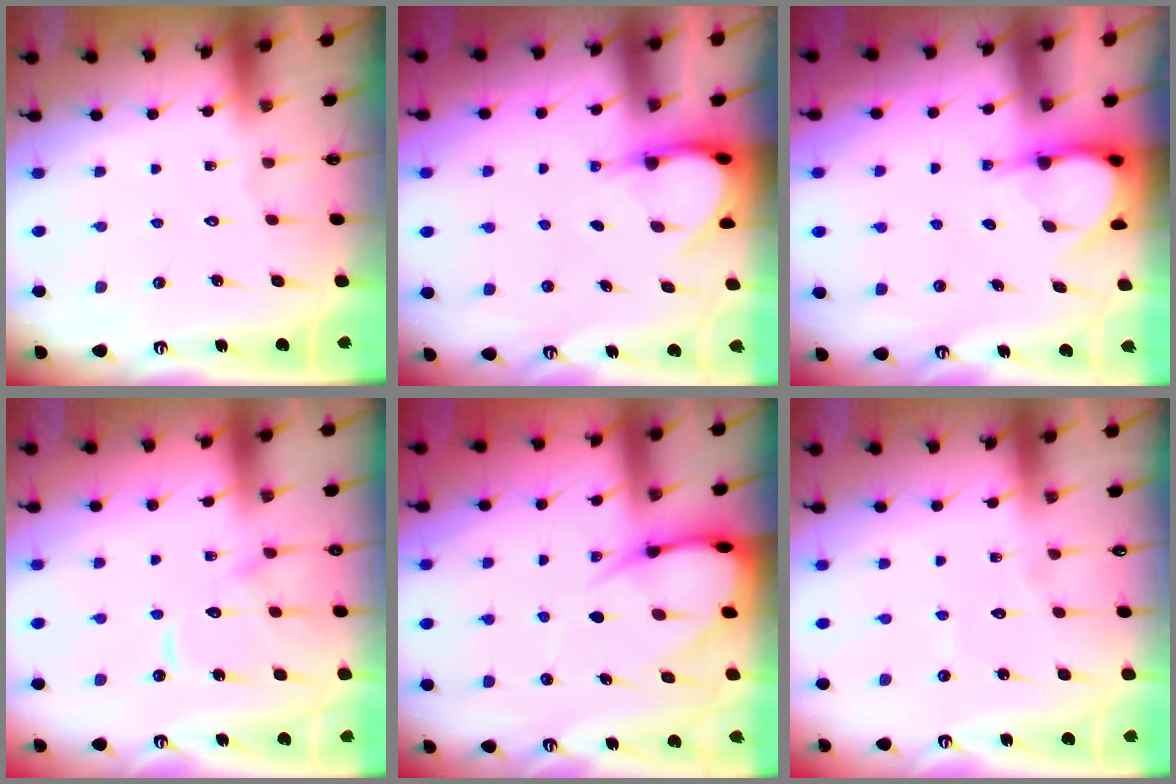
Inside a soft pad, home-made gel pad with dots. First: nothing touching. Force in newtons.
{"total": 3.9, "press": 3.9, "slide": 0.3}
{"total": 4.8, "press": 4.8, "slide": 0.1}
{"total": 10.7, "press": 10.6, "slide": 1.1}
{"total": 9.7, "press": 9.7, "slide": 1.0}
{"total": 3.5, "press": 3.5, "slide": 0.1}